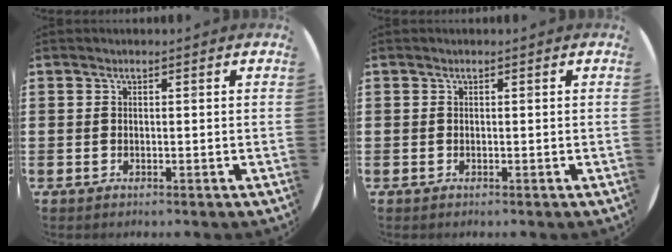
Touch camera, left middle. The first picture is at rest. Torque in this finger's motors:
{"motor_torque": [0.80, -0.76, 0.05, 0.02]}